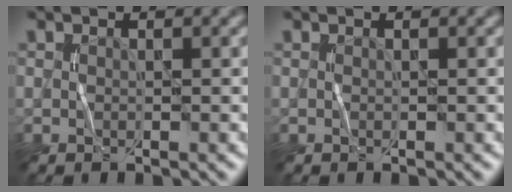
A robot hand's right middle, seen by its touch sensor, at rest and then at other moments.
{"total": 0.0}